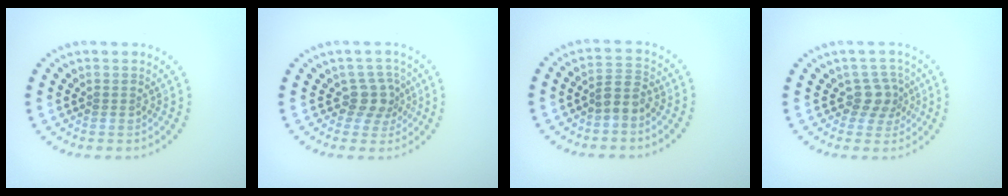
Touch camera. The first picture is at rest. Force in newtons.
{"total": 2.6, "press": 2.0, "slide": 1.7}
{"total": 2.2, "press": 1.8, "slide": 1.3}
{"total": 2.5, "press": 1.9, "slide": 1.6}